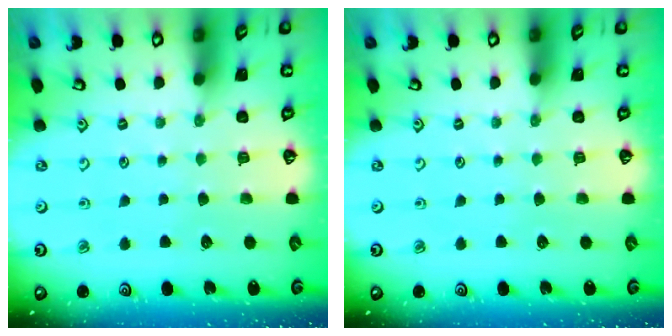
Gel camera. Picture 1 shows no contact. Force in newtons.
{"total": 0.0}